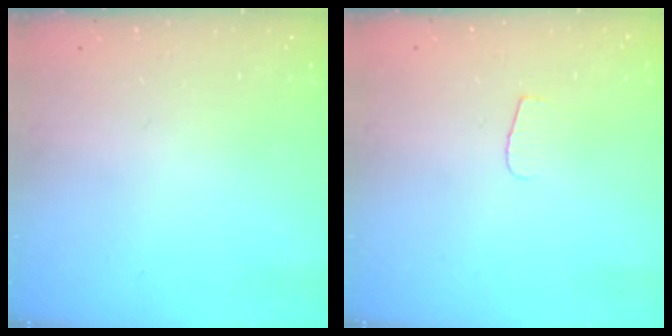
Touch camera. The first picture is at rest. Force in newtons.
{"total": 4.0, "press": 4.0, "slide": 0.4}